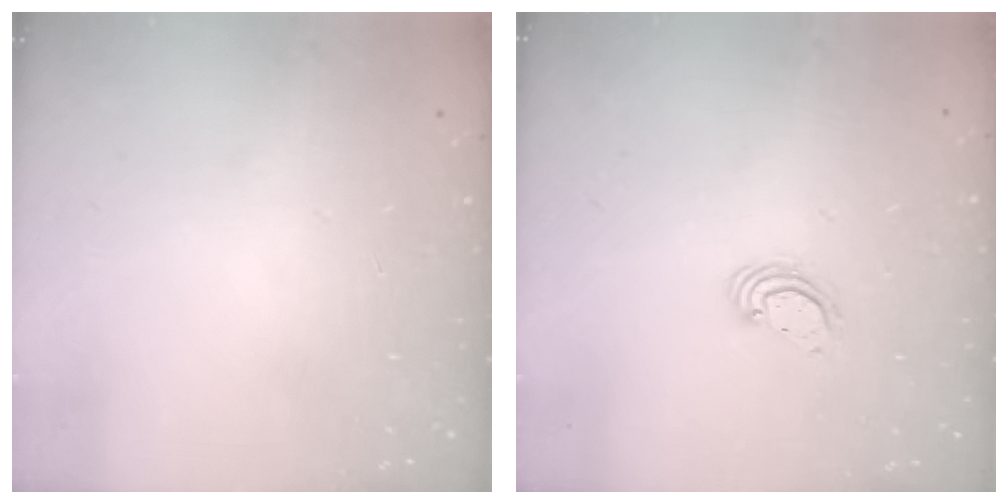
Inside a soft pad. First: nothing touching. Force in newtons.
{"total": 2.2, "press": 2.2, "slide": 0.2}